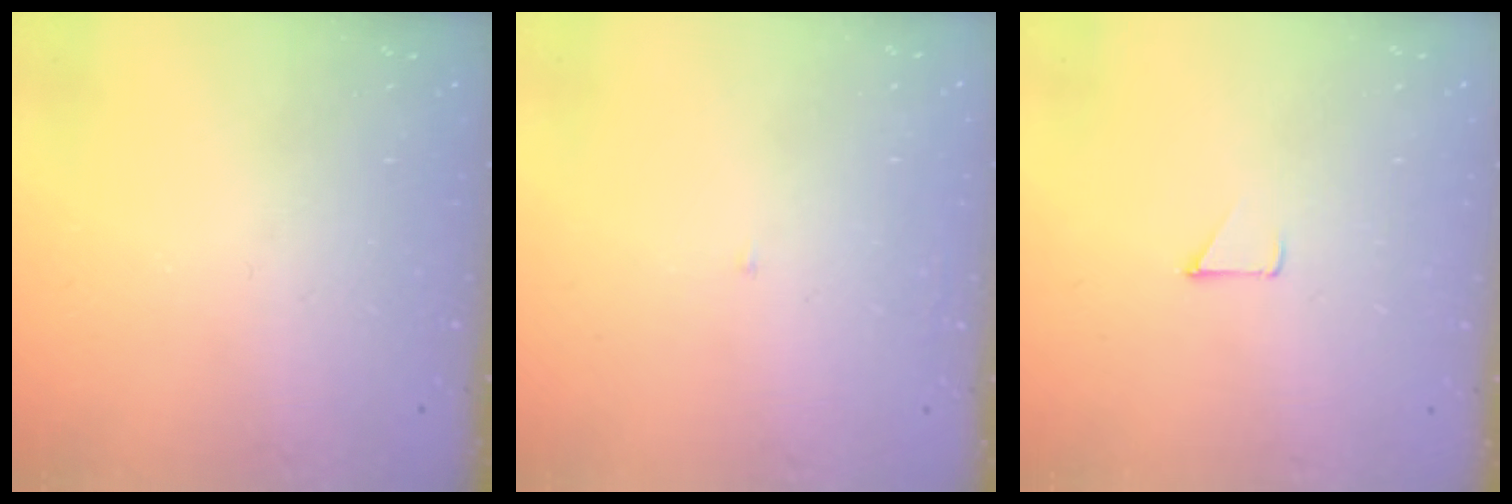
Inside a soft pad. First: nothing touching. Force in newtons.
{"total": 2.0, "press": 2.0, "slide": 0.2}
{"total": 2.9, "press": 2.8, "slide": 0.3}